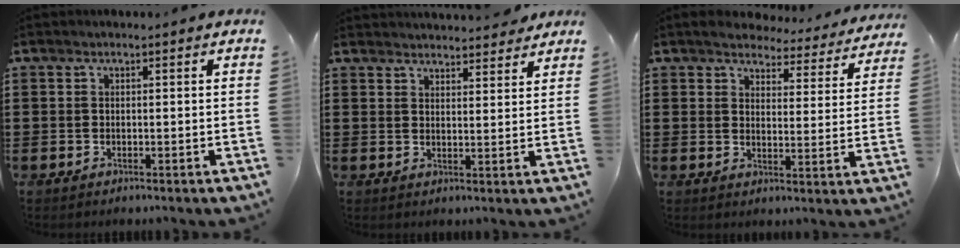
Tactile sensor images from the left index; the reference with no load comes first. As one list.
[{"total": 3.4, "force": [3.4, 0.2, 0.1], "torque": [-0.002, -0.014, 0.064]}, {"total": 4.4, "force": [4.3, 0.4, 0.6], "torque": [-0.028, -0.033, 0.072]}]